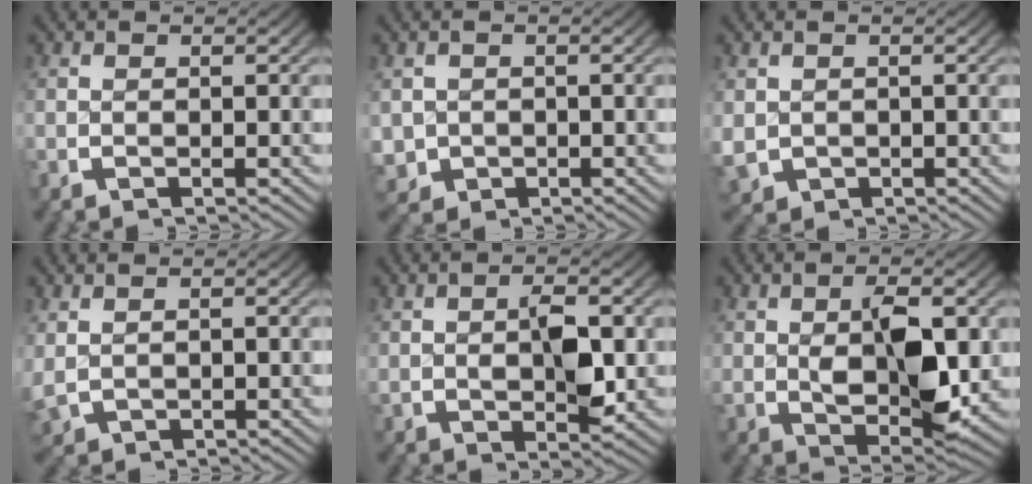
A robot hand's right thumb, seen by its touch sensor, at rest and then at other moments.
{"total": 4.4, "force": [-1.1, 3.9, 1.6], "torque": [-0.048, -0.030, -0.004]}
{"total": 3.2, "force": [-0.6, 2.9, 1.2], "torque": [-0.044, -0.025, 0.005]}
{"total": 1.9, "force": [0.3, 1.6, 0.9], "torque": [-0.032, -0.008, 0.019]}
{"total": 3.7, "force": [0.4, 1.6, 3.3], "torque": [-0.050, -0.005, 0.018]}
{"total": 7.1, "force": [0.4, 3.4, 6.2], "torque": [-0.107, -0.020, 0.023]}